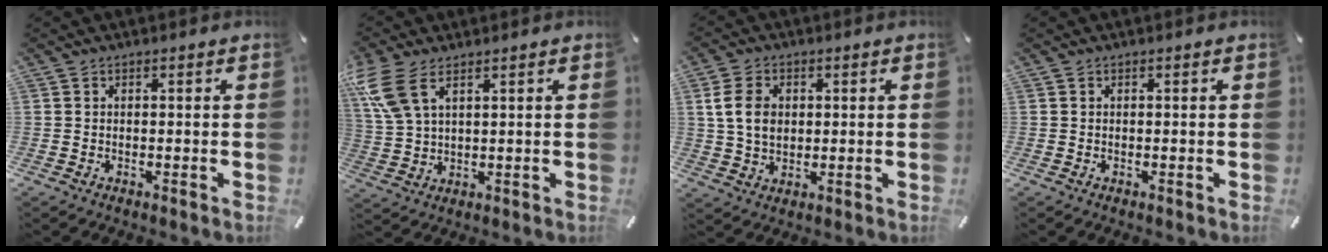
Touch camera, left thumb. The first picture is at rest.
{"total": 9.7, "force": [5.0, 4.8, 6.8], "torque": [-0.172, -0.015, 0.090]}
{"total": 7.9, "force": [1.5, 6.1, 4.8], "torque": [-0.103, 0.004, 0.023]}
{"total": 0.0}